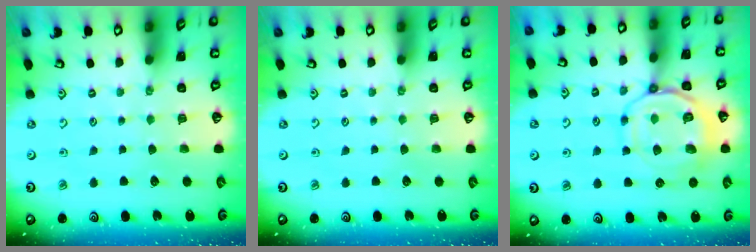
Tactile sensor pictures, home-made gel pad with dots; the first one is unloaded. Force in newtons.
{"total": 0.0}
{"total": 13.3, "press": 13.2, "slide": 1.3}